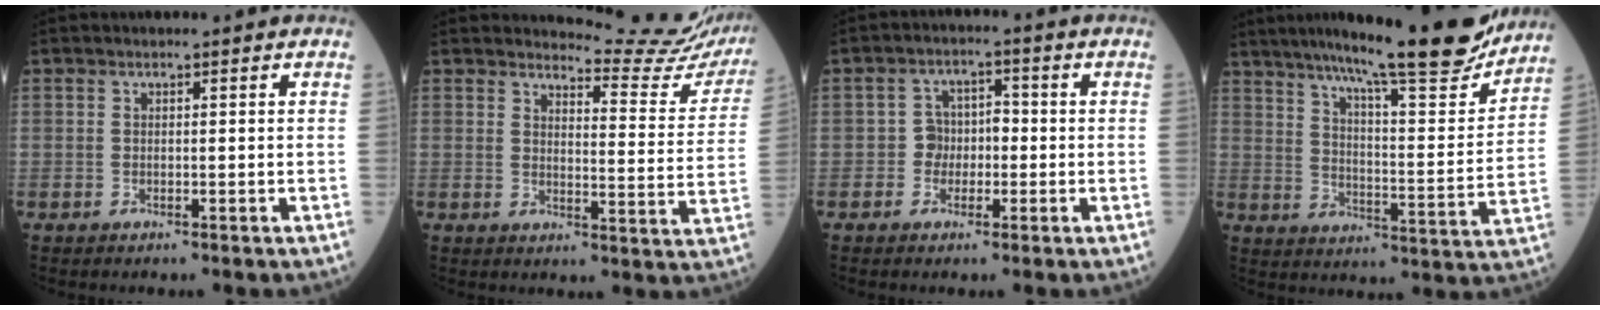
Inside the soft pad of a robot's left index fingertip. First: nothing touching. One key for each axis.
{"total": 13.7, "fx": 13.7, "fy": -0.1, "fz": 1.2, "tx": -0.008, "ty": -0.103, "tz": 0.140}
{"total": 3.7, "fx": -1.0, "fy": 3.1, "fz": 1.8, "tx": -0.025, "ty": 0.013, "tz": -0.026}
{"total": 22.4, "fx": 19.2, "fy": 1.8, "fz": 11.5, "tx": -0.179, "ty": -0.030, "tz": 0.265}